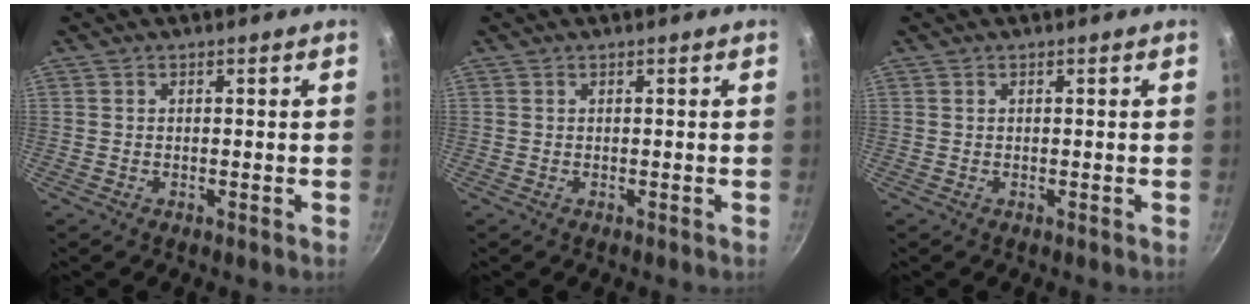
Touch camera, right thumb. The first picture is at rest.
{"total": 0.0}
{"total": 0.0}